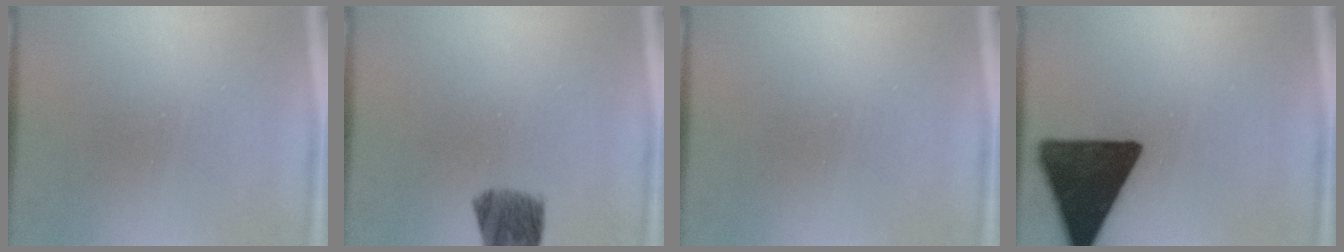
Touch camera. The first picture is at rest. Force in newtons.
{"total": 8.5}
{"total": 0.0}
{"total": 16.6}